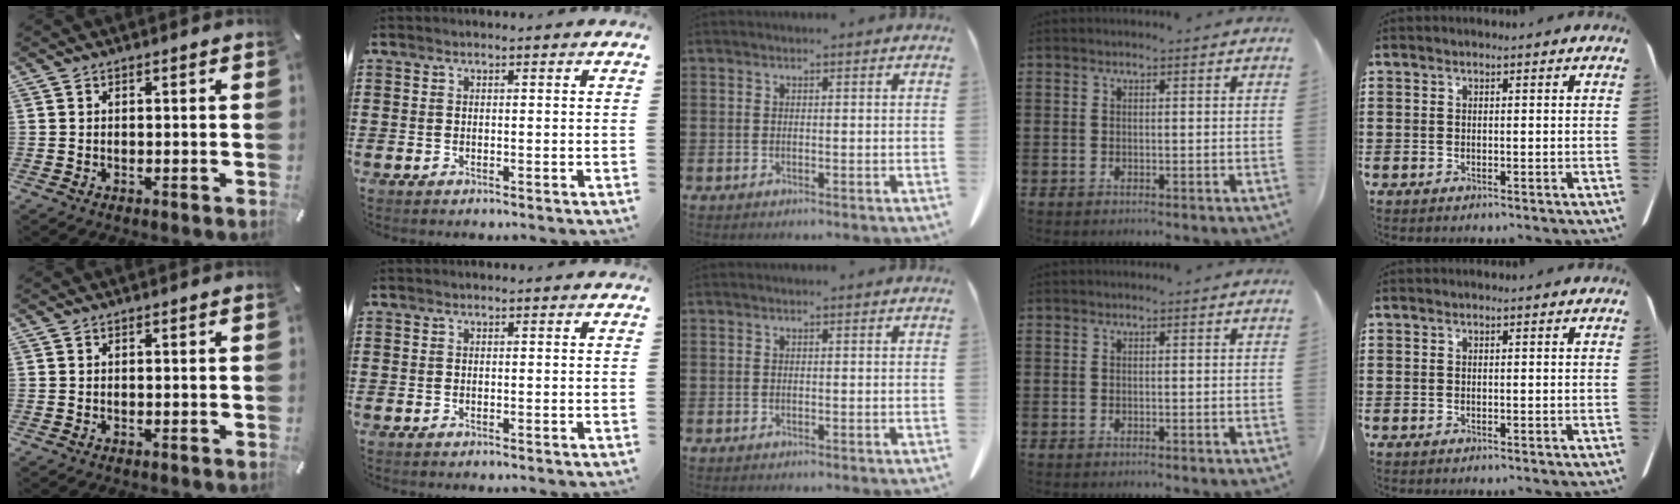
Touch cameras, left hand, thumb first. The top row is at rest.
{}